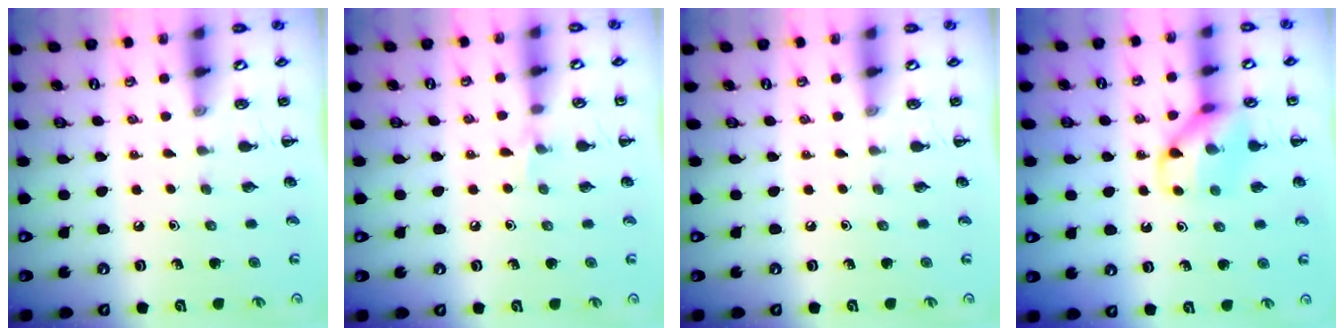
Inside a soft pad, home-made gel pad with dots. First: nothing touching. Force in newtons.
{"total": 4.8, "press": 4.5, "slide": 1.6}
{"total": 0.0}
{"total": 11.1, "press": 11.1, "slide": 0.6}